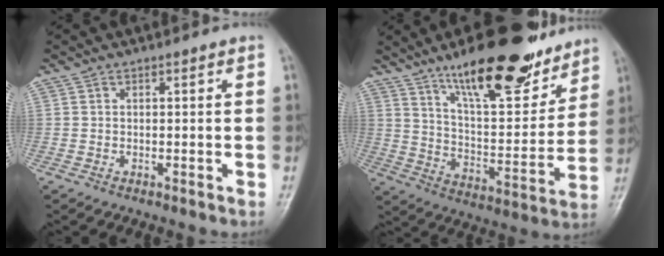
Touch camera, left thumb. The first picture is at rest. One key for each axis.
{"total": 22.0, "fx": 15.4, "fy": 7.1, "fz": 14.1, "tx": -0.168, "ty": -0.076, "tz": 0.249}